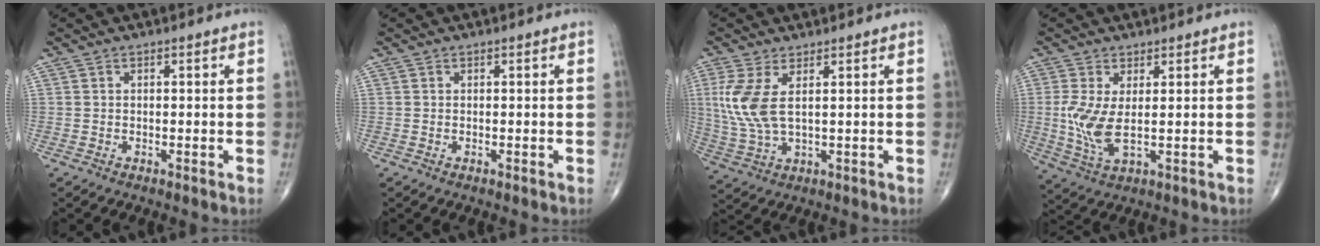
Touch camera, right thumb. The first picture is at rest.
{"total": 0.0}
{"total": 8.4, "force": [2.0, 3.3, 7.4], "torque": [-0.189, -0.009, 0.050]}
{"total": 7.2, "force": [0.4, 2.7, 6.7], "torque": [-0.156, -0.016, 0.013]}